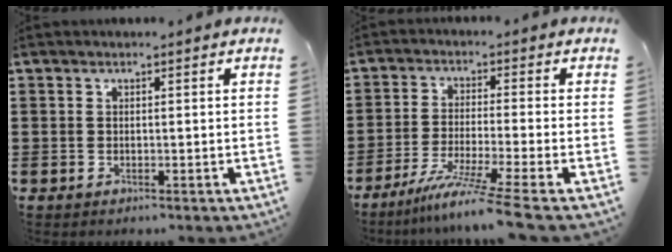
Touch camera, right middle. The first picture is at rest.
{"total": 7.0, "force": [-5.4, -1.1, 4.3], "torque": [-0.089, -0.026, -0.107]}